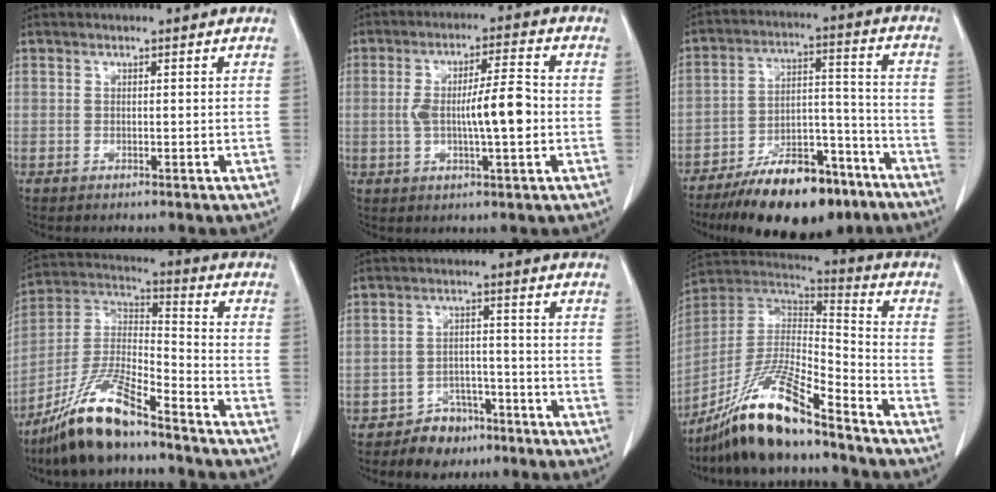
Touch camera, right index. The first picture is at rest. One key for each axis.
{"total": 9.0, "fx": -0.8, "fy": 1.4, "fz": 8.8, "tx": -0.155, "ty": 0.010, "tz": -0.014}
{"total": 17.4, "fx": -12.9, "fy": 6.1, "fz": 10.0, "tx": -0.149, "ty": 0.029, "tz": -0.208}
{"total": 14.2, "fx": -10.7, "fy": 2.4, "fz": 9.1, "tx": -0.187, "ty": -0.003, "tz": -0.198}
{"total": 4.7, "fx": -3.2, "fy": 3.1, "fz": 1.4, "tx": -0.020, "ty": 0.009, "tz": -0.044}
{"total": 17.9, "fx": -13.6, "fy": 2.3, "fz": 11.3, "tx": -0.237, "ty": -0.010, "tz": -0.254}